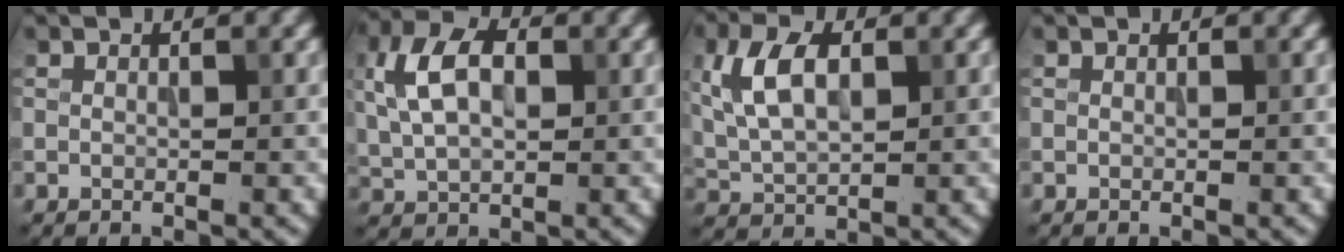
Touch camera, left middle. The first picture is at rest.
{"total": 6.6, "force": [1.6, 4.2, 4.9], "torque": [-0.106, 0.012, 0.022]}
{"total": 5.7, "force": [1.5, 3.2, 4.5], "torque": [-0.098, 0.009, 0.029]}
{"total": 0.0}